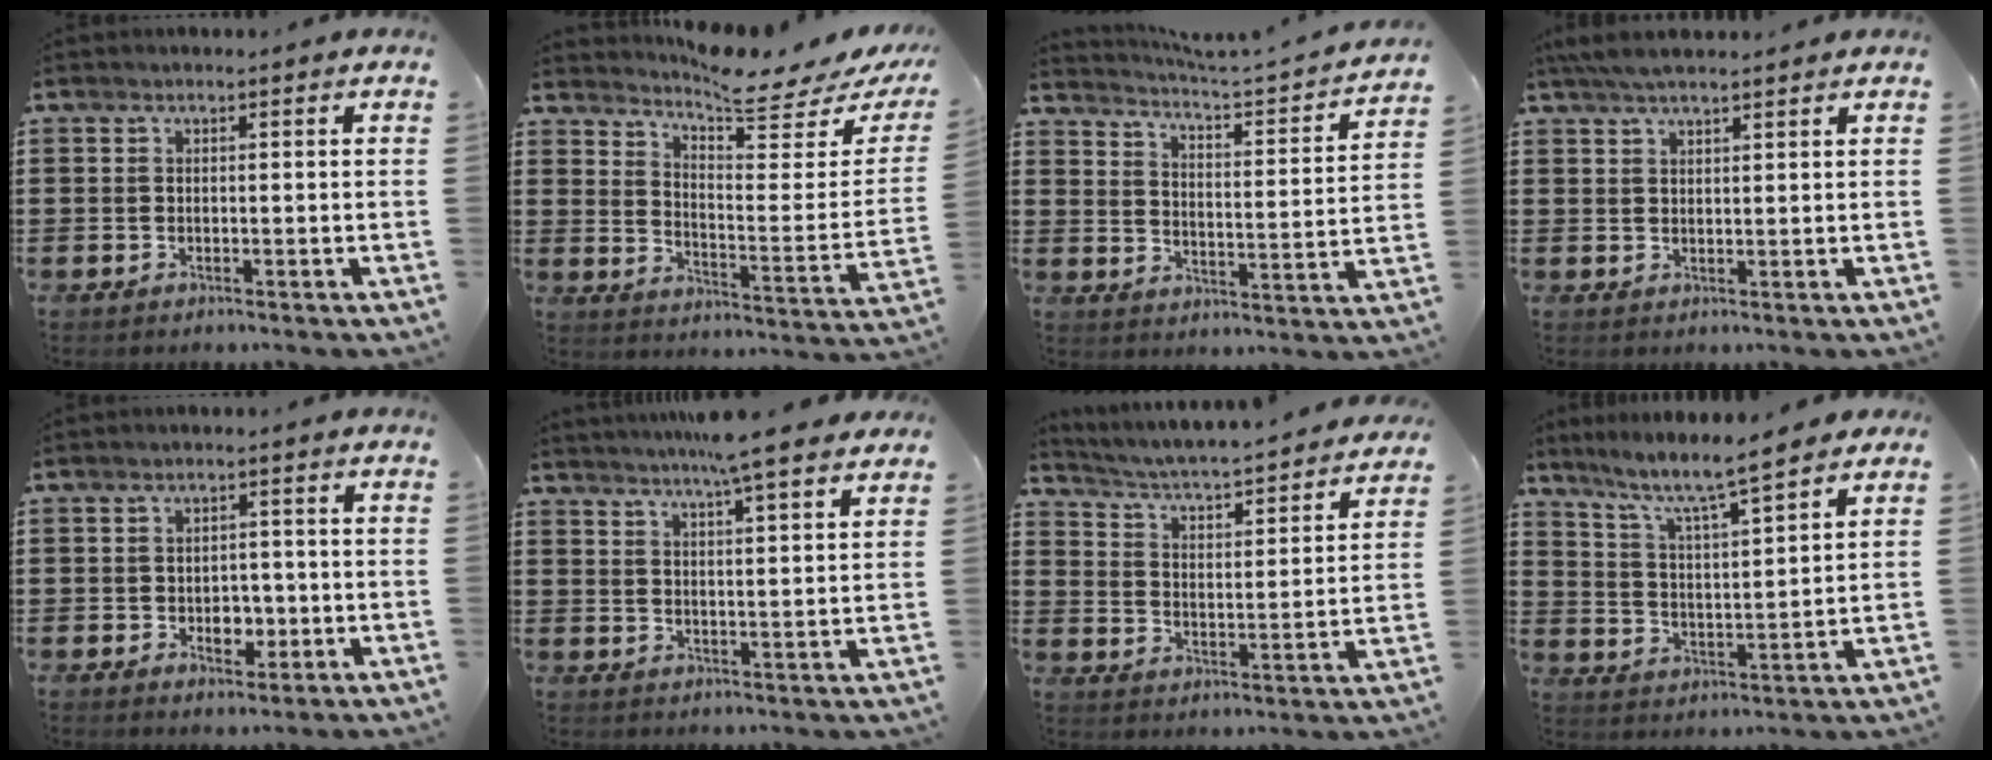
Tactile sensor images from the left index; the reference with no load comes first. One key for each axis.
{"total": 6.5, "fx": 5.8, "fy": 0.2, "fz": 2.9, "tx": -0.070, "ty": -0.047, "tz": 0.095}
{"total": 2.4, "fx": 2.2, "fy": -0.4, "fz": 0.9, "tx": -0.034, "ty": -0.030, "tz": 0.024}
{"total": 3.8, "fx": 3.3, "fy": 0.7, "fz": 1.8, "tx": -0.043, "ty": -0.002, "tz": 0.062}
{"total": 3.3, "fx": -0.7, "fy": 2.4, "fz": 2.1, "tx": -0.029, "ty": -0.002, "tz": -0.019}
{"total": 6.8, "fx": 5.9, "fy": -0.4, "fz": 3.3, "tx": -0.073, "ty": -0.020, "tz": 0.102}
{"total": 3.4, "fx": 3.2, "fy": -0.2, "fz": 1.1, "tx": -0.040, "ty": -0.035, "tz": 0.042}
{"total": 6.5, "fx": 5.6, "fy": 0.1, "fz": 3.3, "tx": -0.087, "ty": -0.035, "tz": 0.089}